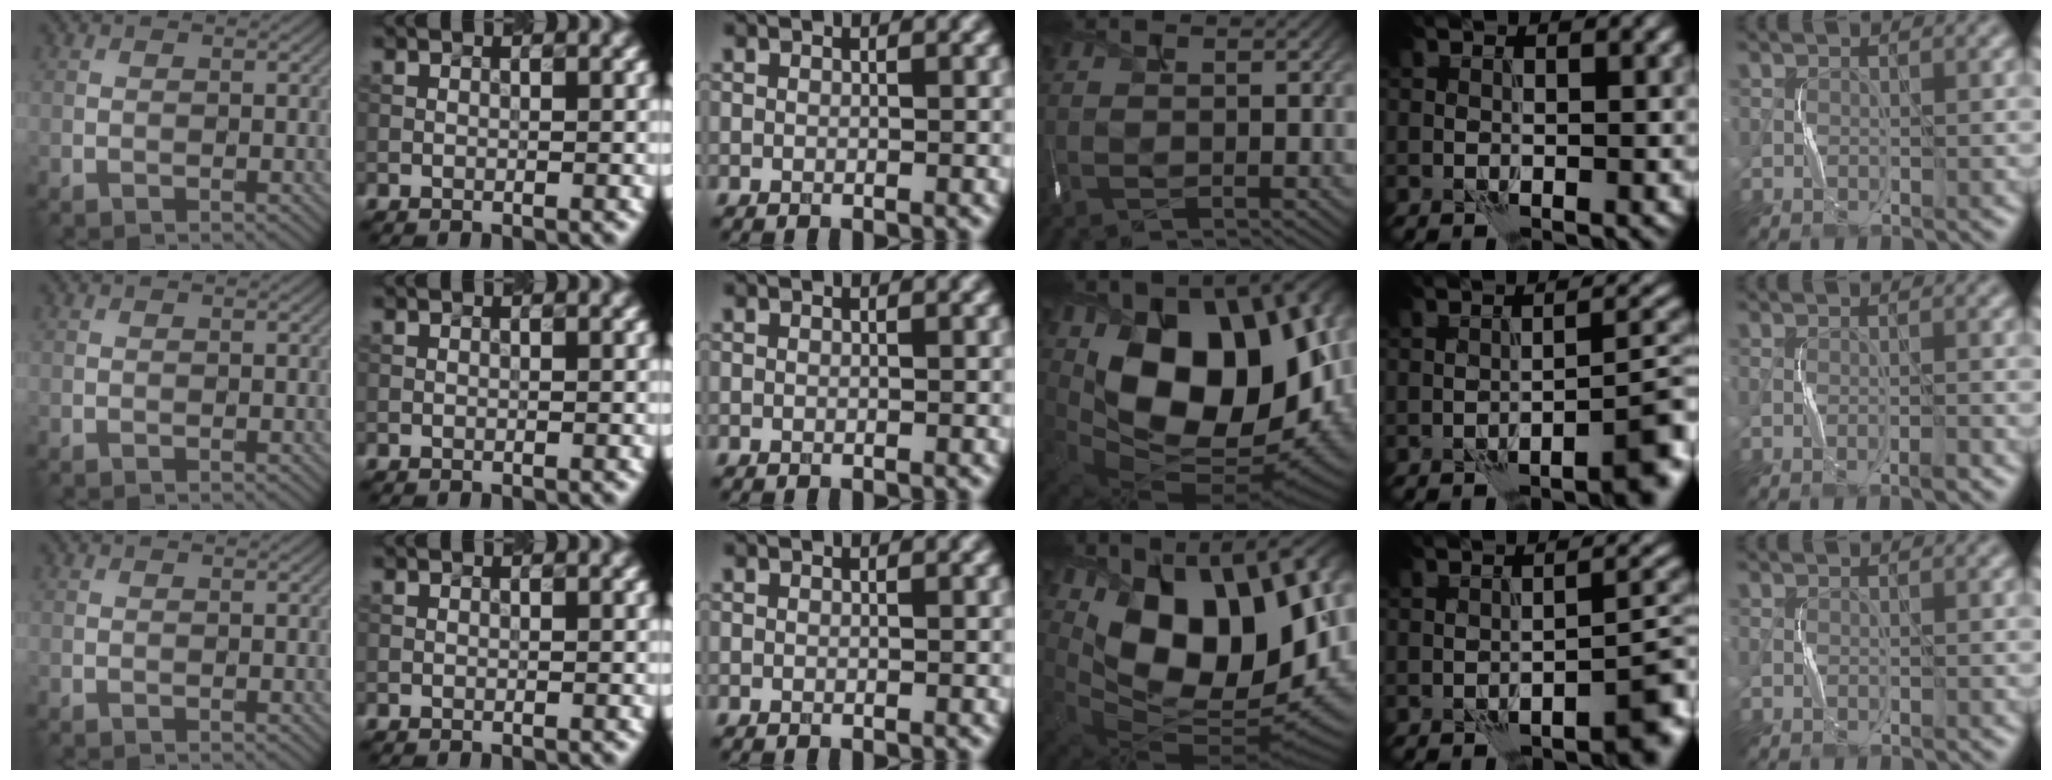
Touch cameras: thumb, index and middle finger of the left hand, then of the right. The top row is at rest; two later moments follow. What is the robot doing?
{"motion": "shake", "object": "tambourine"}